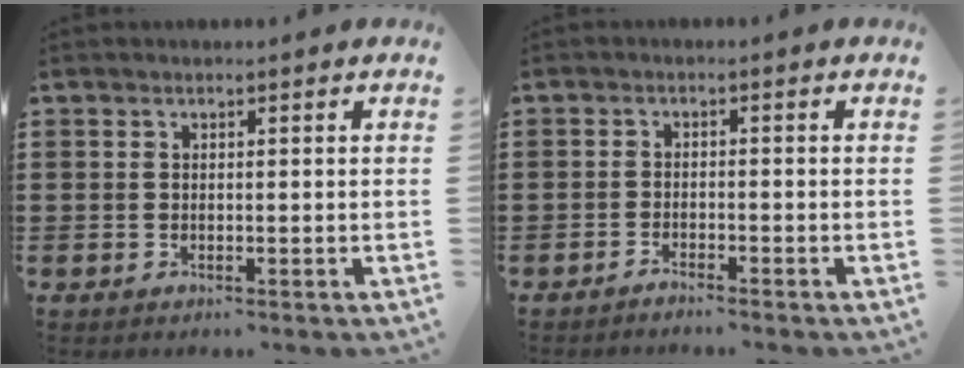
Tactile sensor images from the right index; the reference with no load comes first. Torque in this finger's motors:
{"motor_torque": [0.07, 0.28, 0.00, -0.01]}